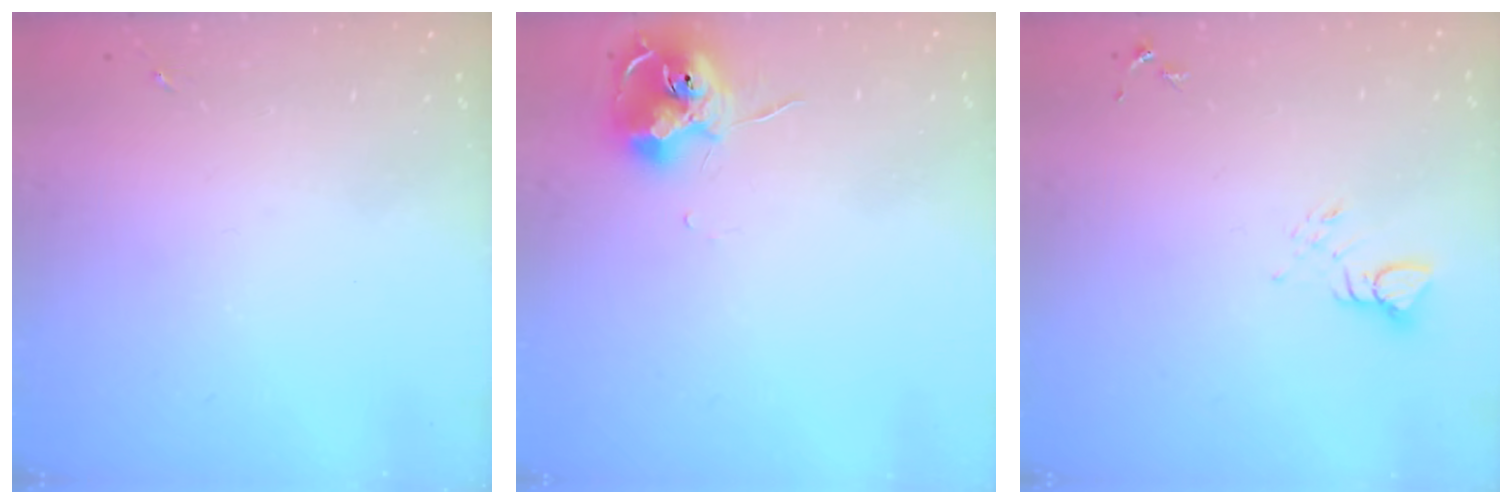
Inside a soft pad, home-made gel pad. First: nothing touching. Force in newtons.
{"total": 11.1, "press": 11.0, "slide": 0.6}
{"total": 3.8, "press": 3.8, "slide": 0.5}